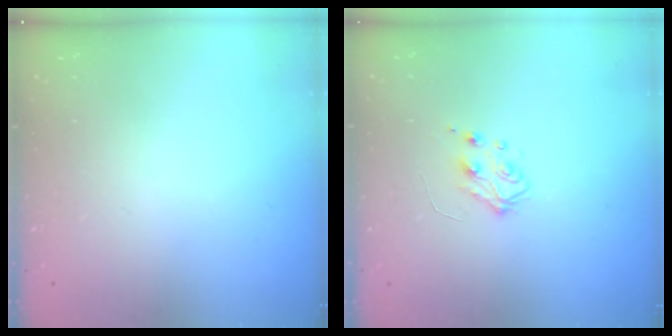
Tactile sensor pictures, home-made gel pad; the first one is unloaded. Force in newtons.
{"total": 5.5, "press": 5.5, "slide": 0.6}